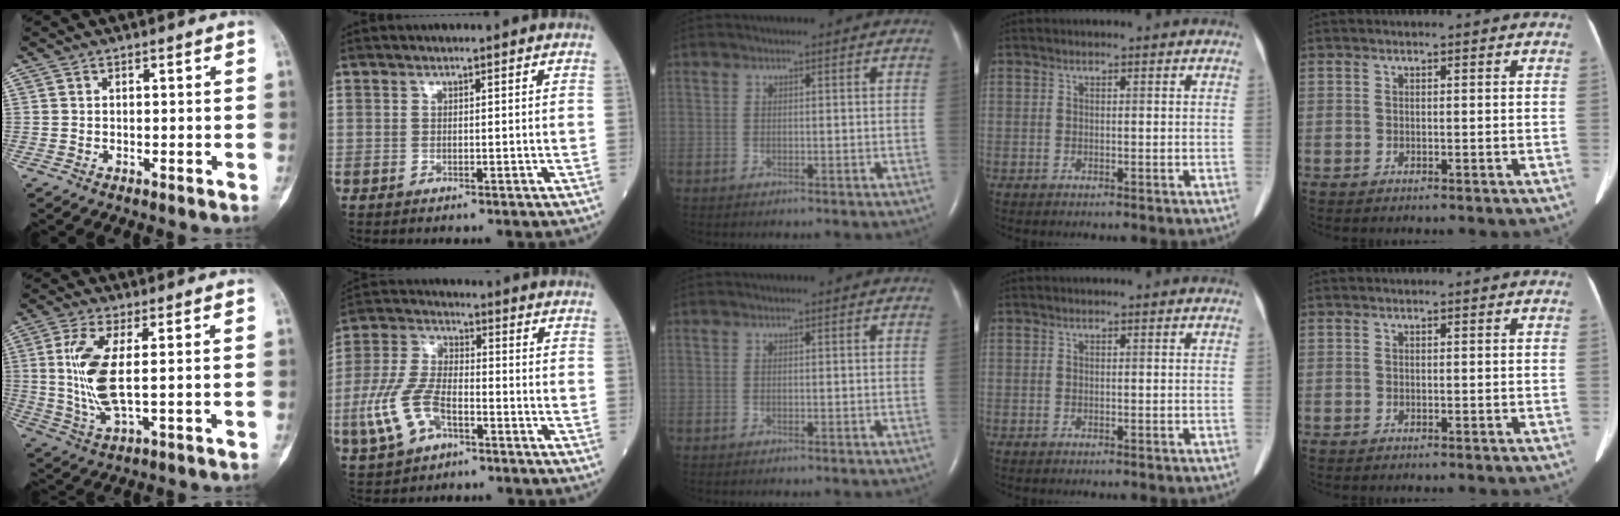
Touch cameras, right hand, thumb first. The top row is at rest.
{"thumb": {"total": 10.0, "force": [1.3, 3.0, 9.5], "torque": [-0.222, -0.013, 0.029]}, "index": {"total": 10.5, "force": [-4.0, 5.2, 8.1], "torque": [-0.198, 0.004, -0.076]}}